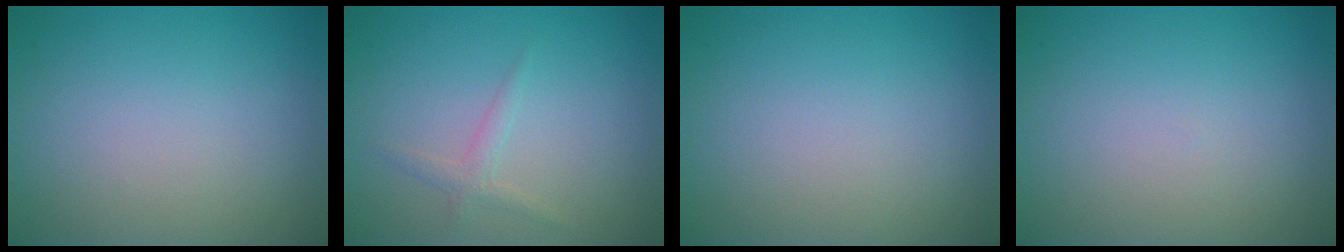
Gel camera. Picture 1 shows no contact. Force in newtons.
{"total": 1.3, "press": 1.3, "slide": 0.0}
{"total": 0.0}
{"total": 0.0}